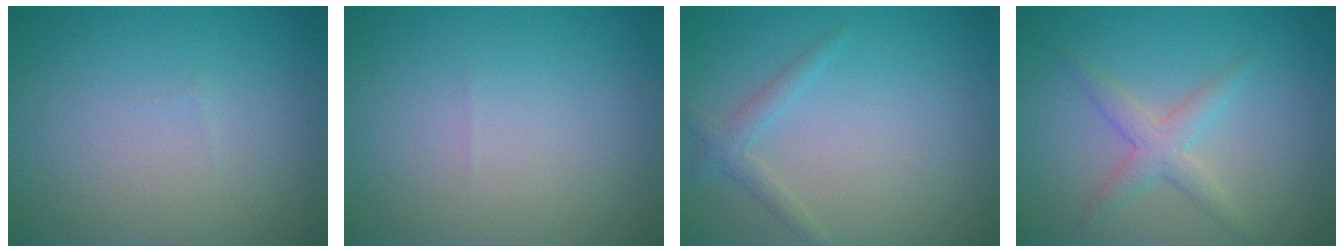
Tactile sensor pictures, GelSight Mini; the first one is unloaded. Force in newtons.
{"total": 0.0}
{"total": 1.6, "press": 1.6, "slide": 0.1}
{"total": 2.4, "press": 2.4, "slide": 0.1}